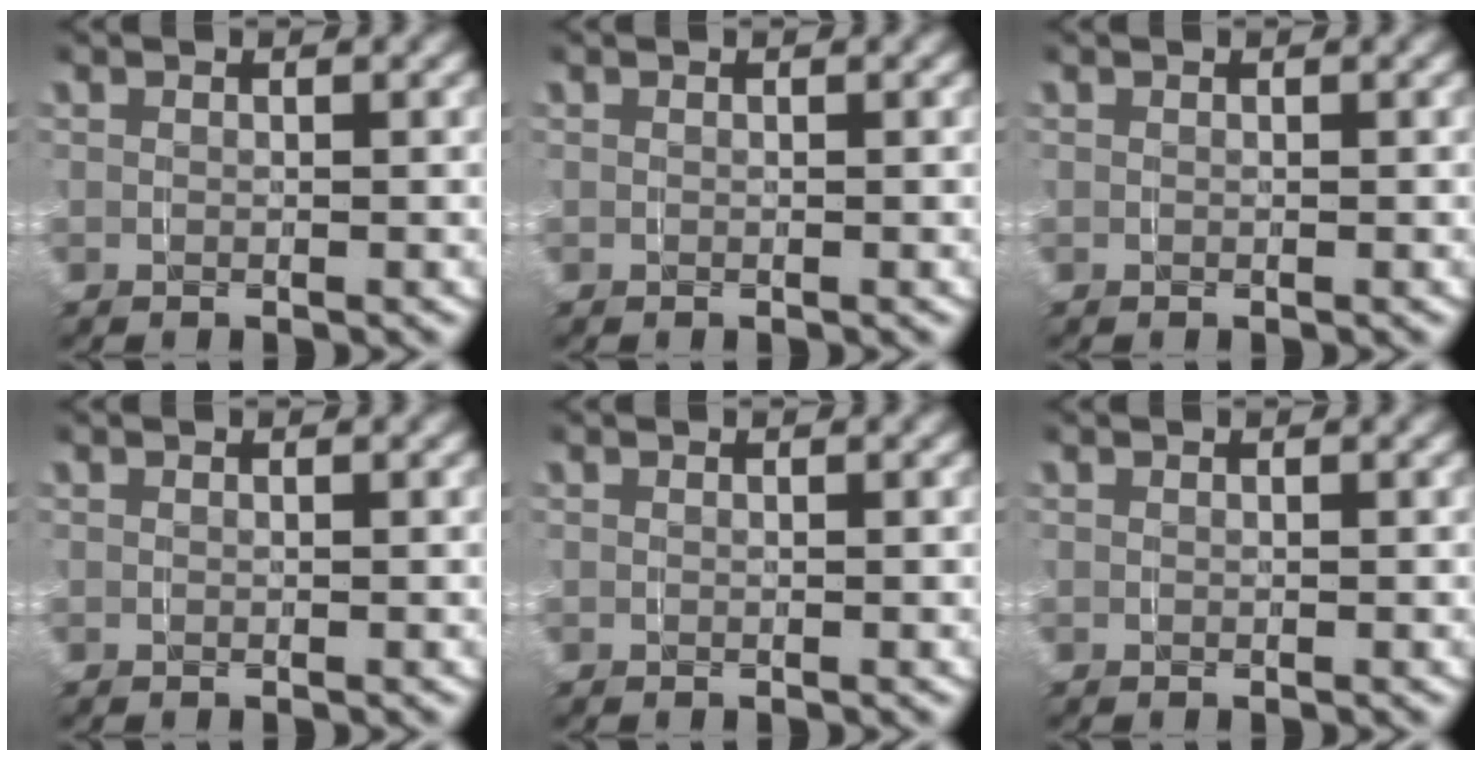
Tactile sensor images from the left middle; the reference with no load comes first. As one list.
[{"total": 0.0}, {"total": 0.0}, {"total": 0.0}, {"total": 0.0}, {"total": 0.0}]